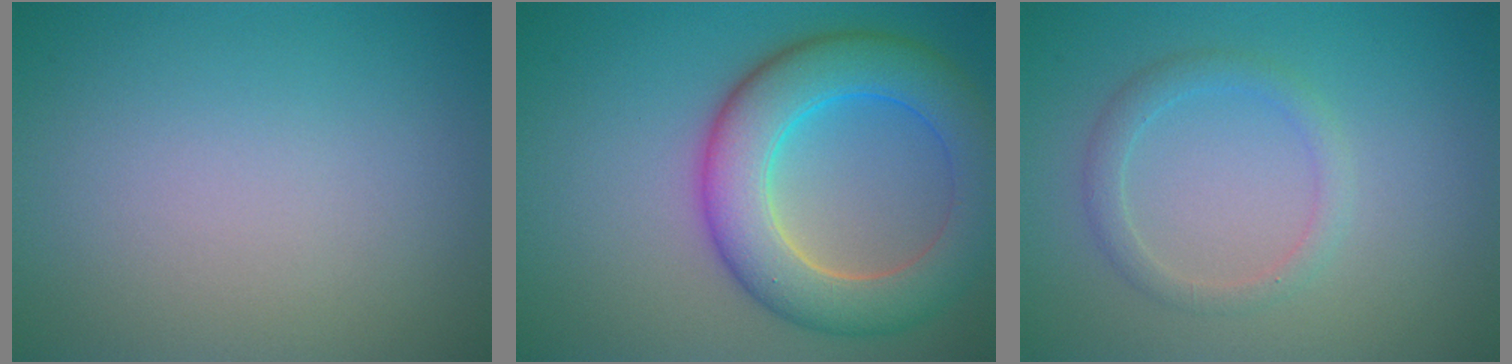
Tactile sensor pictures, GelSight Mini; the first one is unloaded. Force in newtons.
{"total": 8.2, "press": 8.1, "slide": 0.3}
{"total": 1.8, "press": 1.8, "slide": 0.0}